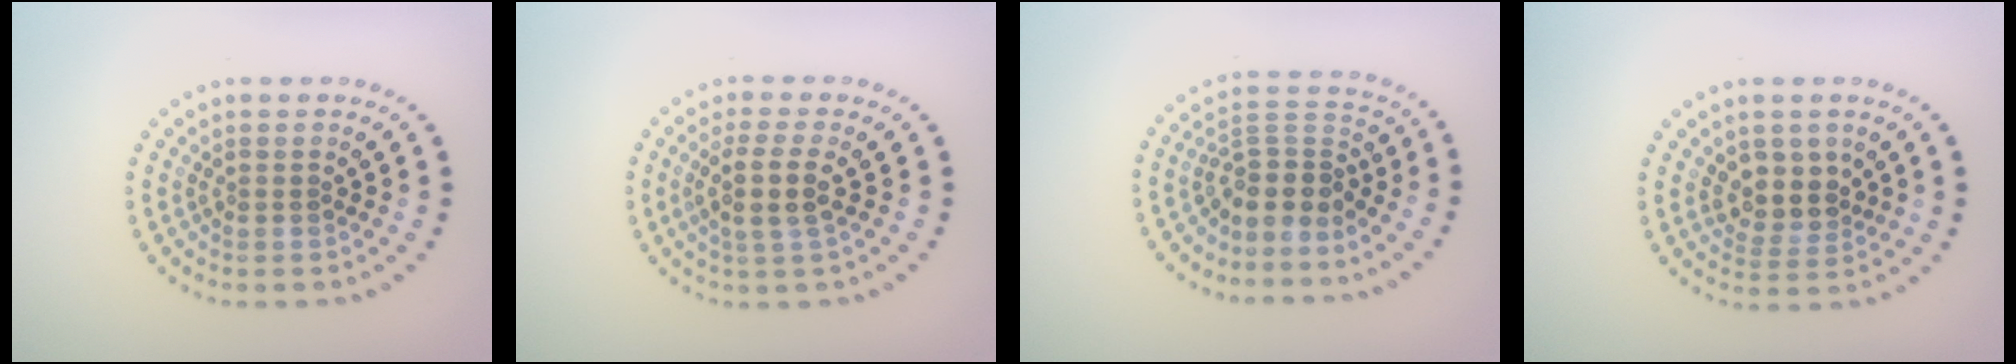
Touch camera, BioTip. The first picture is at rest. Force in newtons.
{"total": 2.8, "press": 2.4, "slide": 1.5}
{"total": 3.4, "press": 2.4, "slide": 2.3}
{"total": 3.1, "press": 2.7, "slide": 1.6}